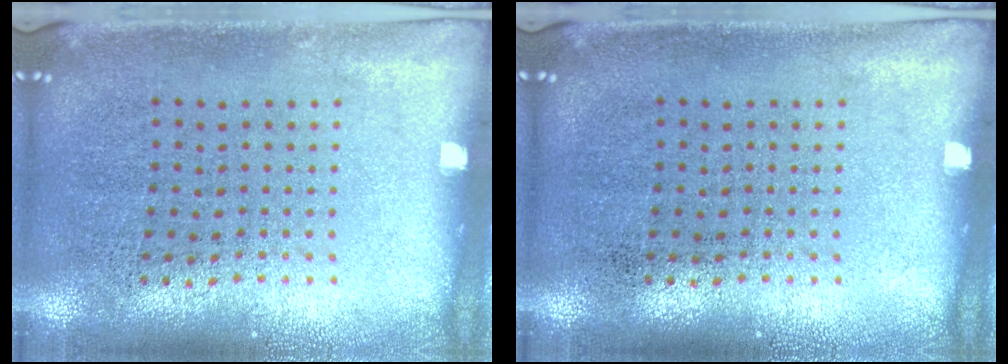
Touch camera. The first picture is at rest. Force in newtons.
{"total": 0.0}